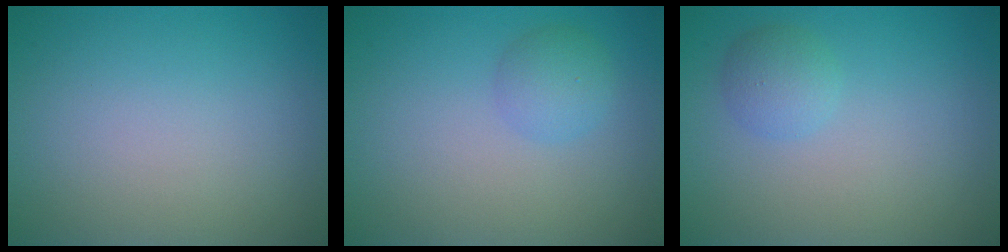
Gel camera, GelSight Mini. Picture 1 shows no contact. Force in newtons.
{"total": 2.0, "press": 2.0, "slide": 0.1}
{"total": 1.9, "press": 1.9, "slide": 0.1}